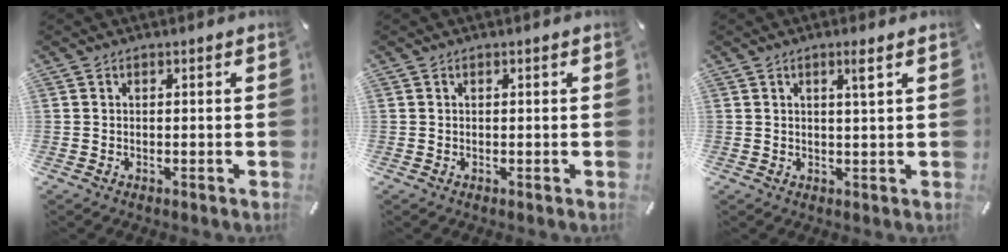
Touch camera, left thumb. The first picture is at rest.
{"total": 0.0}
{"total": 3.1, "force": [1.6, 0.1, 2.7], "torque": [-0.056, -0.002, 0.025]}